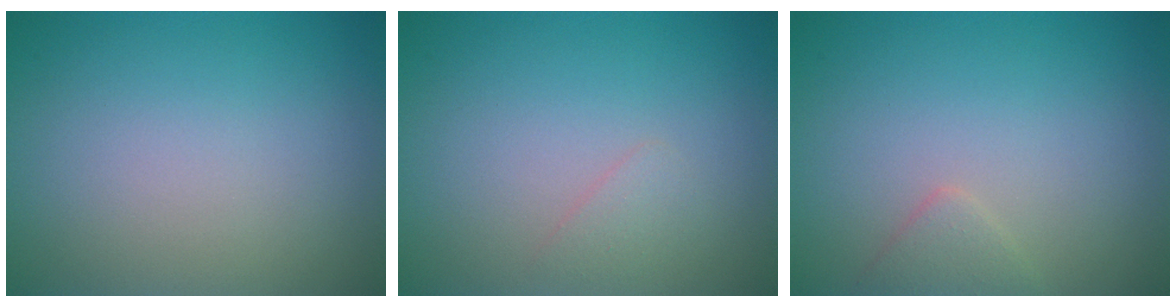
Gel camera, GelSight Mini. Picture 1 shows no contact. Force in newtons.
{"total": 0.9, "press": 0.9, "slide": 0.0}
{"total": 1.3, "press": 1.3, "slide": 0.0}